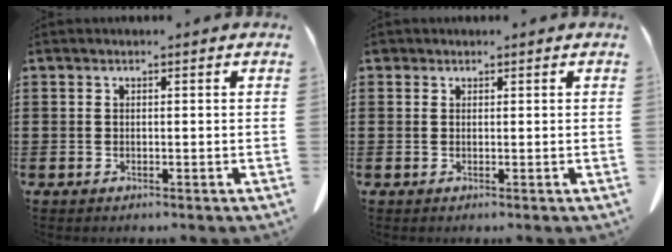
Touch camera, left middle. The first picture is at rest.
{"total": 0.7, "force": [0.4, 0.5, 0.2], "torque": [-0.007, 0.003, 0.008]}